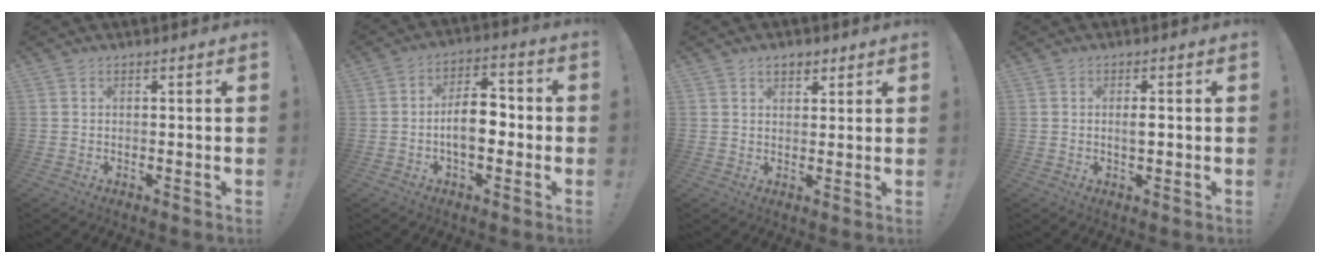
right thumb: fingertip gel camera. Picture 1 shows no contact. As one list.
[{"total": 9.8, "force": [-1.7, 5.6, 7.8], "torque": [-0.127, 0.016, -0.032]}, {"total": 3.7, "force": [2.2, 2.4, 1.7], "torque": [-0.023, -0.005, 0.038]}, {"total": 2.3, "force": [-0.2, 1.0, 2.1], "torque": [-0.036, 0.002, -0.005]}]